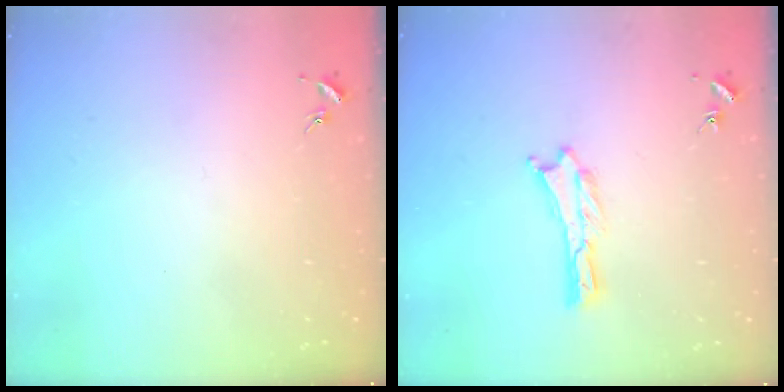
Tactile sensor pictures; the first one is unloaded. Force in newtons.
{"total": 0.0}